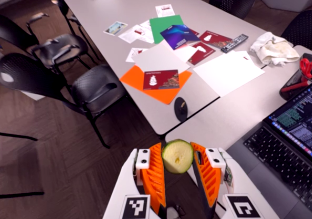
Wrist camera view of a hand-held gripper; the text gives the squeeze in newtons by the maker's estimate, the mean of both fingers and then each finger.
{"total": 11.4, "left": 11.5, "right": 11.4}